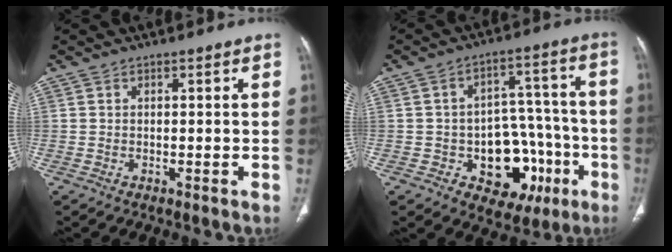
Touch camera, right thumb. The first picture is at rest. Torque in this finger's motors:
{"motor_torque": [0.85, 0.33, 0.52, -0.90, 0.03]}